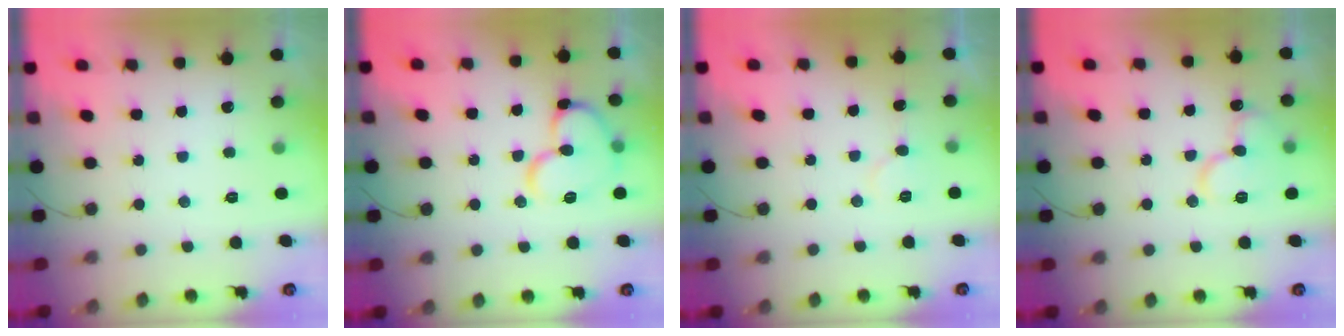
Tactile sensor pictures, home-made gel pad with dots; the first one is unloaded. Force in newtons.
{"total": 13.7, "press": 13.6, "slide": 1.9}
{"total": 5.2, "press": 5.1, "slide": 0.5}
{"total": 12.9, "press": 12.8, "slide": 1.7}